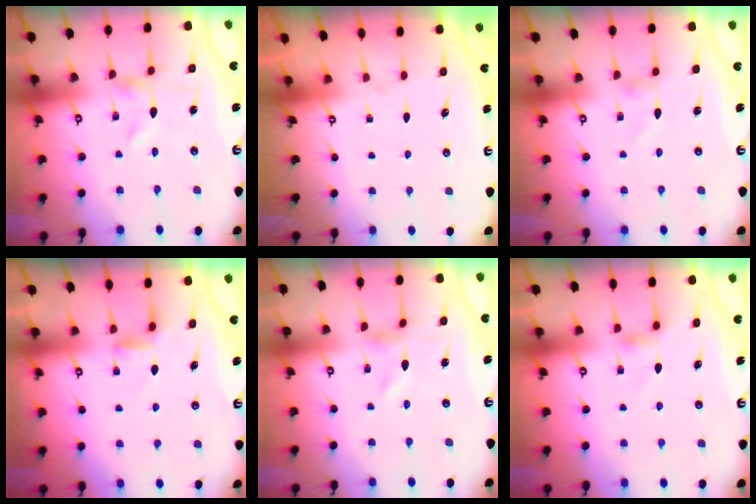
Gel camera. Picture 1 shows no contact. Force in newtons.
{"total": 0.0}
{"total": 0.0}
{"total": 3.1, "press": 3.1, "slide": 0.4}
{"total": 0.0}
{"total": 3.3, "press": 3.3, "slide": 0.5}